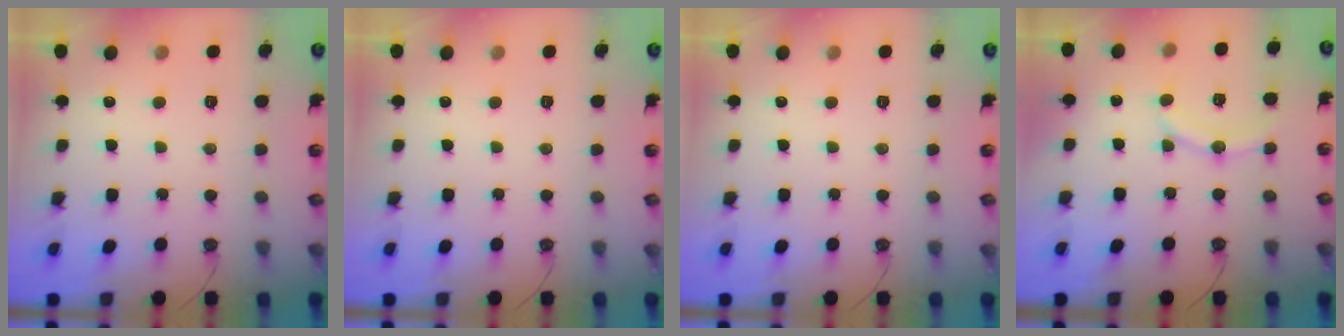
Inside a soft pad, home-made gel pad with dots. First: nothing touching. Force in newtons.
{"total": 0.0}
{"total": 0.0}
{"total": 9.6, "press": 9.2, "slide": 2.8}